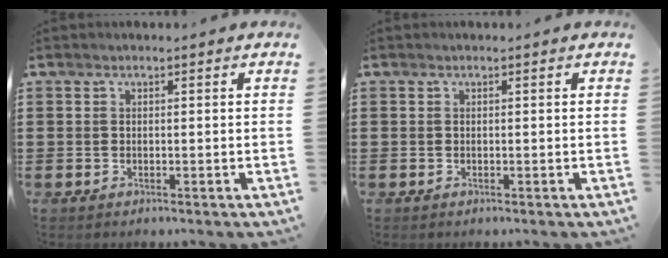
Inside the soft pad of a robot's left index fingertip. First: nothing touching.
{"total": 0.0}